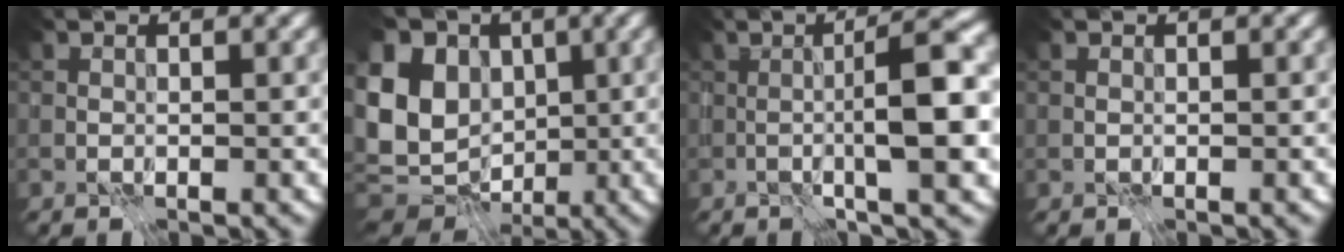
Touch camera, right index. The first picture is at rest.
{"total": 13.5, "force": [0.3, 11.1, 7.6], "torque": [-0.168, 0.009, -0.007]}
{"total": 7.1, "force": [-1.0, 0.7, 7.0], "torque": [-0.106, 0.017, -0.022]}
{"total": 0.0}